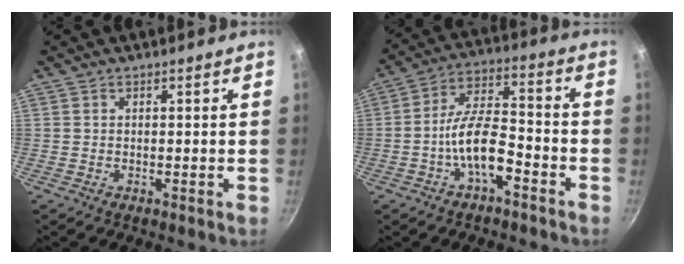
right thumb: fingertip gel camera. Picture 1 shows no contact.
{"total": 10.4, "force": [-4.7, 4.2, 8.2], "torque": [-0.137, 0.049, -0.090]}